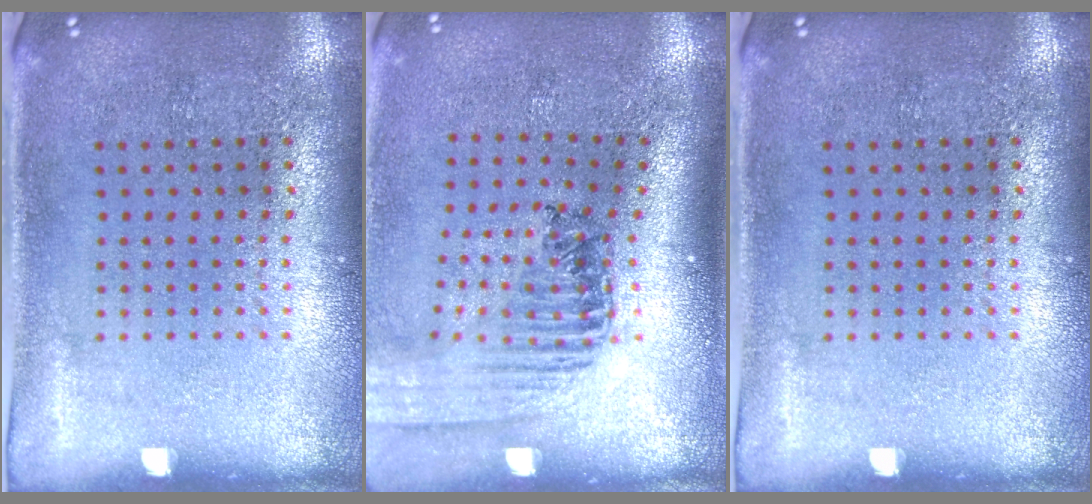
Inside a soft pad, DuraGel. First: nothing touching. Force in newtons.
{"total": 1.5, "press": 1.5, "slide": 0.2}
{"total": 0.0}